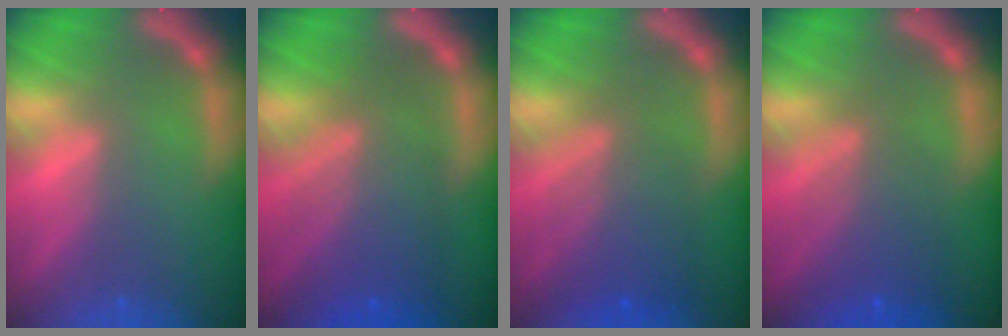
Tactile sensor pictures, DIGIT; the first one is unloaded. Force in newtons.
{"total": 8.1}
{"total": 6.1}
{"total": 5.6}